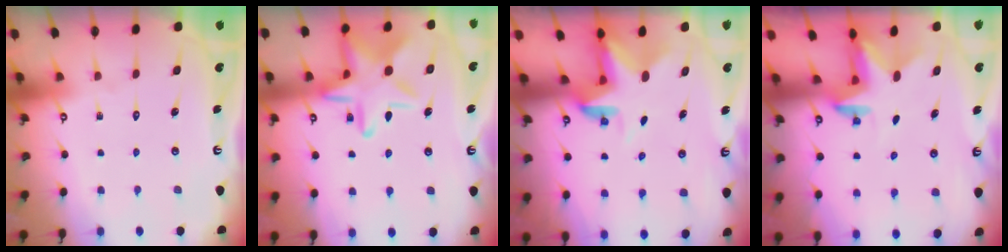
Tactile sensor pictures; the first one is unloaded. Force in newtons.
{"total": 17.4, "press": 17.4, "slide": 1.0}
{"total": 3.9, "press": 3.9, "slide": 0.3}
{"total": 2.4, "press": 2.4, "slide": 0.3}